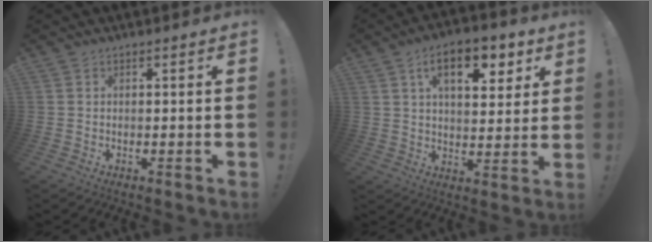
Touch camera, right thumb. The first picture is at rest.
{"total": 13.5, "force": [6.3, 6.7, 9.8], "torque": [-0.135, -0.021, 0.103]}